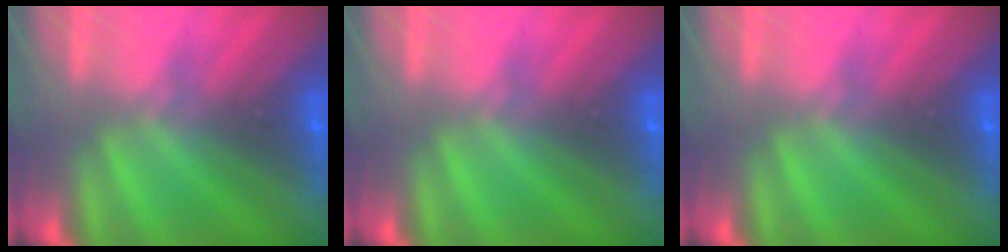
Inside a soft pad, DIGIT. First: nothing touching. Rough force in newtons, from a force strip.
{"total": 0.0}
{"total": 0.0}